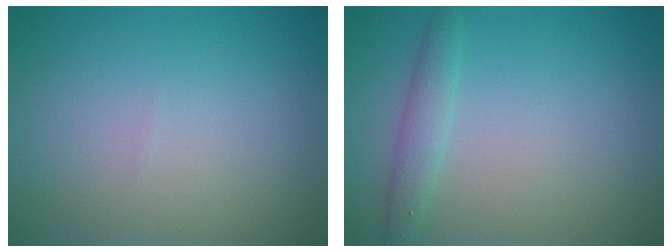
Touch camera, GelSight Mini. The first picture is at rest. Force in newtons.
{"total": 1.8, "press": 1.8, "slide": 0.1}